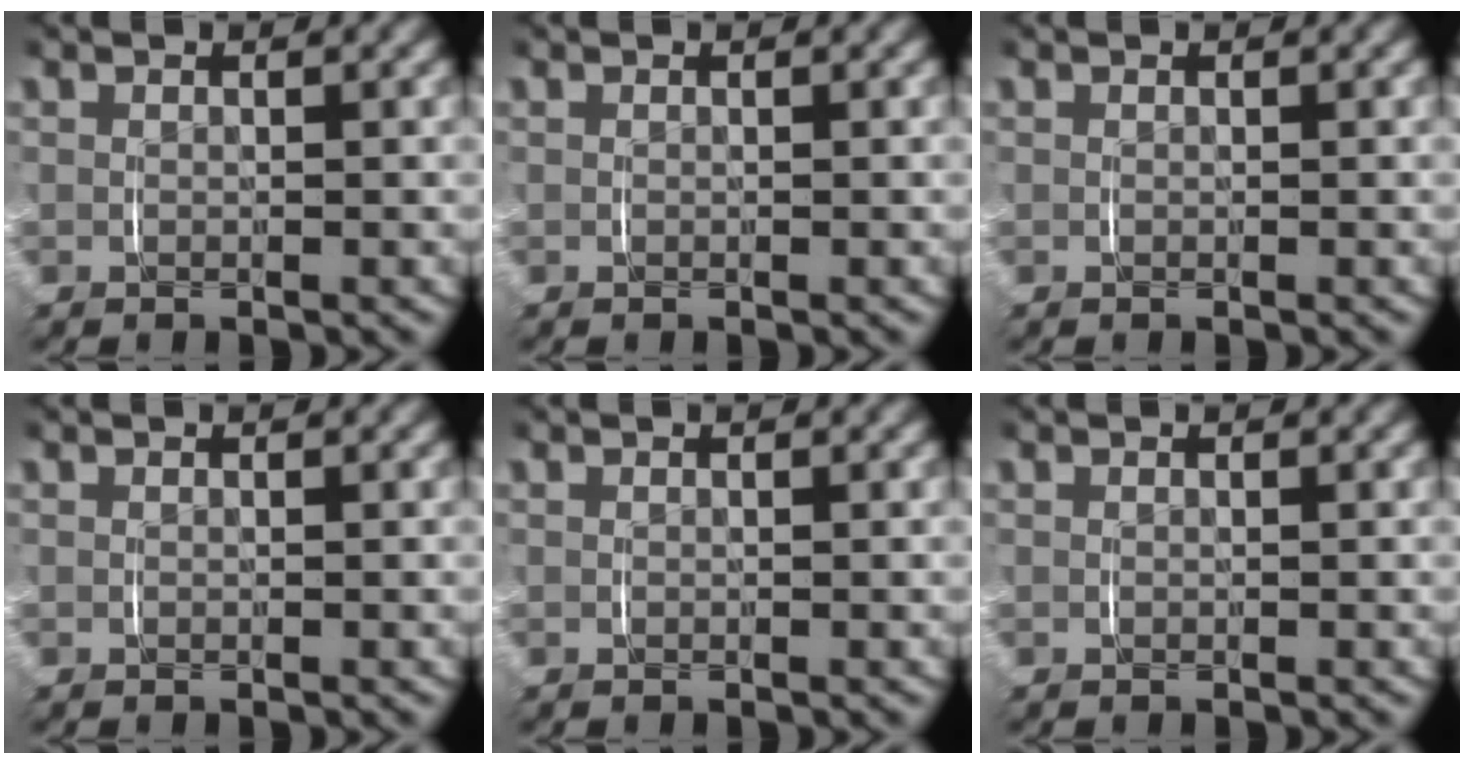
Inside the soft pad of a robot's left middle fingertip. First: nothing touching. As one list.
[{"total": 0.0}, {"total": 0.0}, {"total": 0.0}, {"total": 0.0}, {"total": 0.0}]